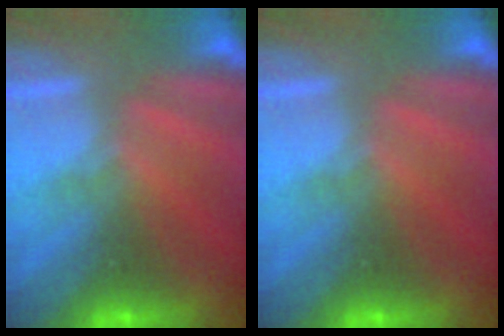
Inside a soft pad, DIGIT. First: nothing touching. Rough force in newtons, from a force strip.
{"total": 0.0}